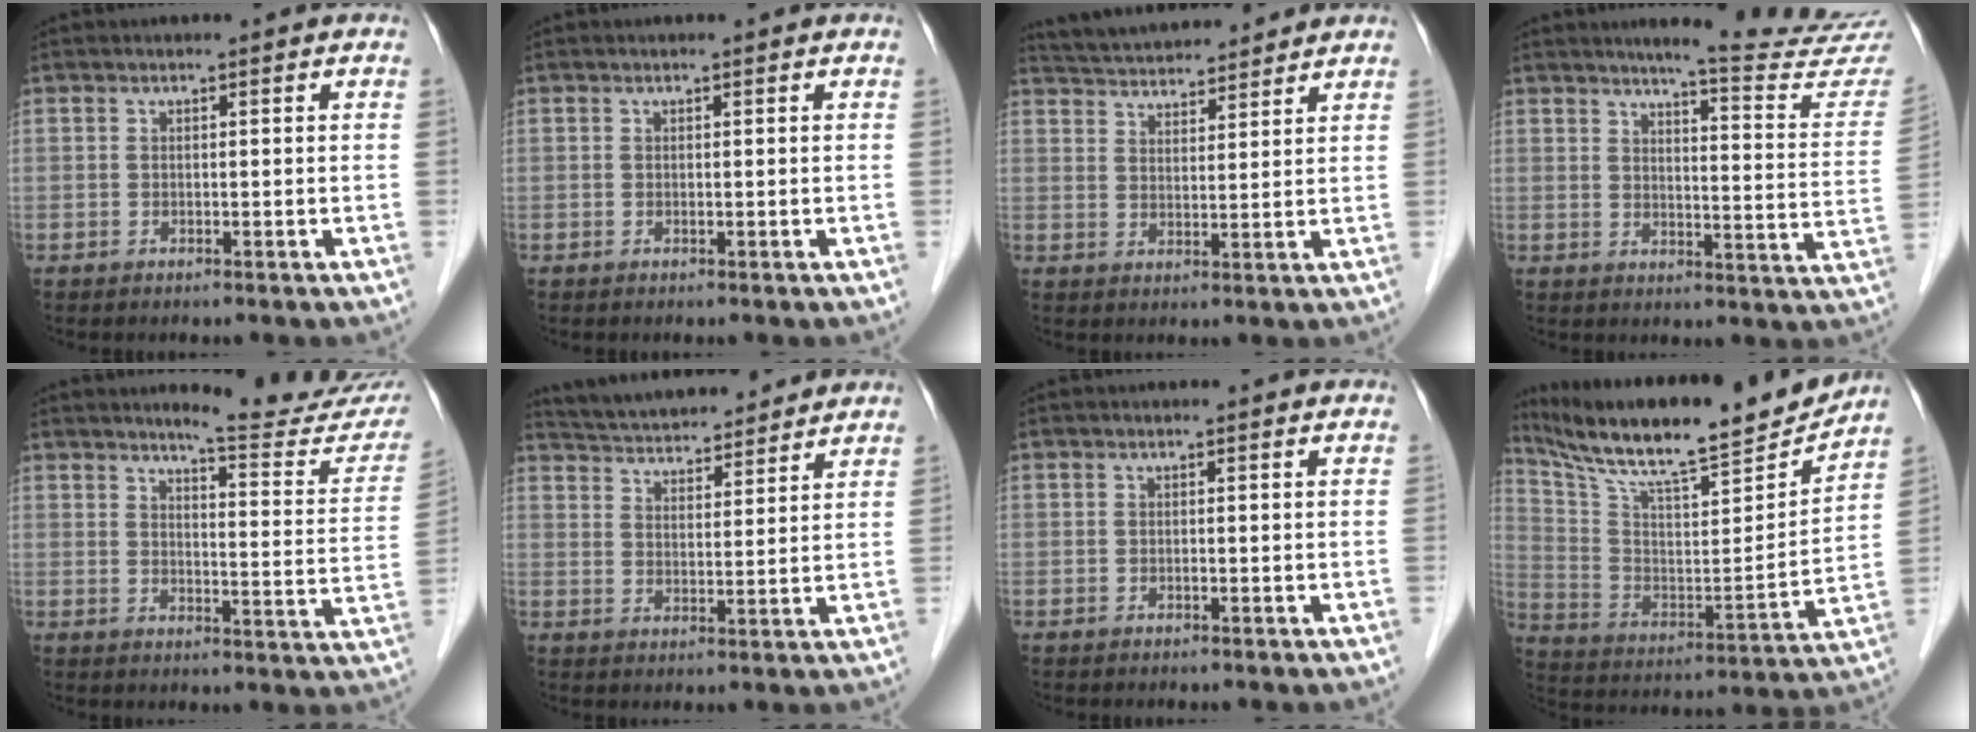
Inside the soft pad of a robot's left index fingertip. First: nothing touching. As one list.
[{"total": 0.0}, {"total": 11.2, "force": [10.7, 1.7, 2.9], "torque": [-0.054, 0.023, 0.168]}, {"total": 16.6, "force": [15.7, -0.7, 5.3], "torque": [-0.067, -0.107, 0.172]}, {"total": 14.9, "force": [13.9, 0.9, 5.3], "torque": [-0.060, -0.079, 0.156]}, {"total": 14.6, "force": [13.6, 2.5, 4.5], "torque": [-0.074, 0.024, 0.210]}, {"total": 0.0}, {"total": 22.6, "force": [19.8, 2.1, 10.6], "torque": [-0.196, -0.021, 0.316]}]